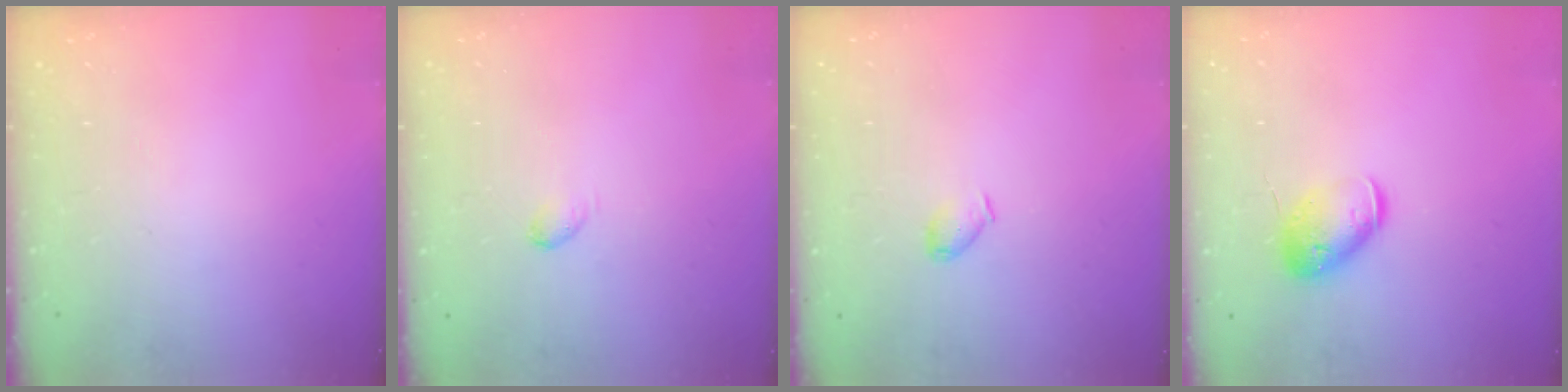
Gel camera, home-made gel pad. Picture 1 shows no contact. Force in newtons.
{"total": 2.7, "press": 2.7, "slide": 0.5}
{"total": 3.9, "press": 3.9, "slide": 0.8}
{"total": 11.3, "press": 11.1, "slide": 1.6}